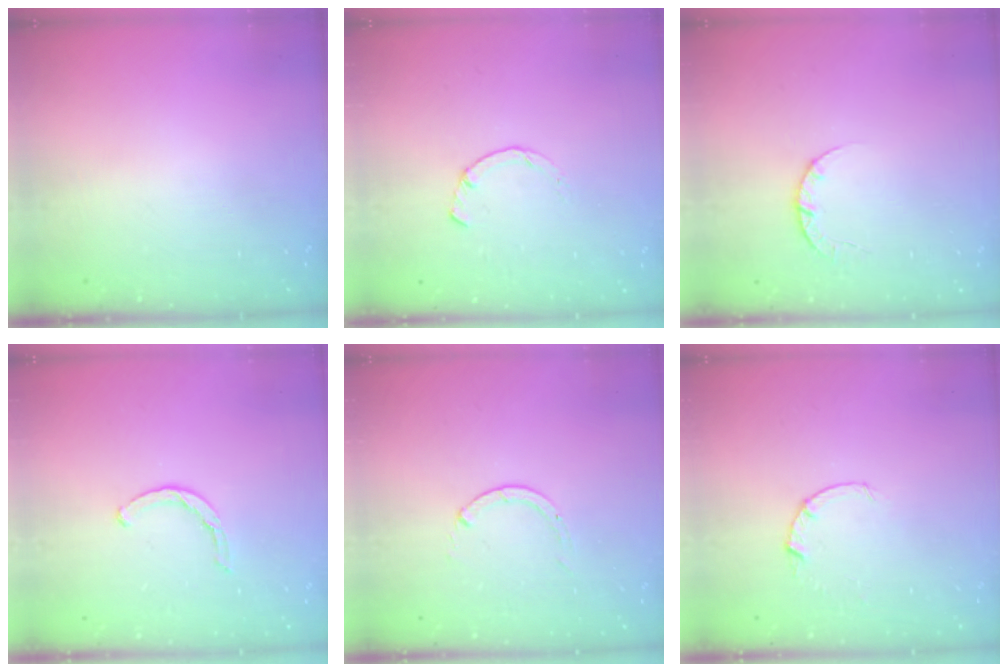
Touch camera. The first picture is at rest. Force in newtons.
{"total": 2.3, "press": 2.3, "slide": 0.1}
{"total": 3.7, "press": 3.7, "slide": 0.5}
{"total": 3.5, "press": 3.5, "slide": 0.5}
{"total": 0.0}
{"total": 2.6, "press": 2.6, "slide": 0.4}